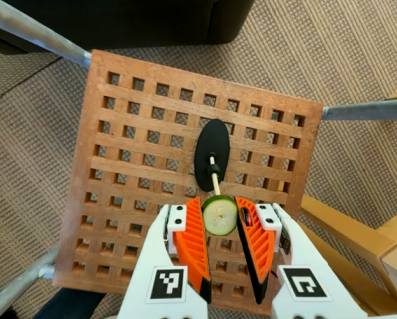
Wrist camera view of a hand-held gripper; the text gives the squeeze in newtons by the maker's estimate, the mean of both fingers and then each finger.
{"total": 8.3, "left": 8.4, "right": 8.3}